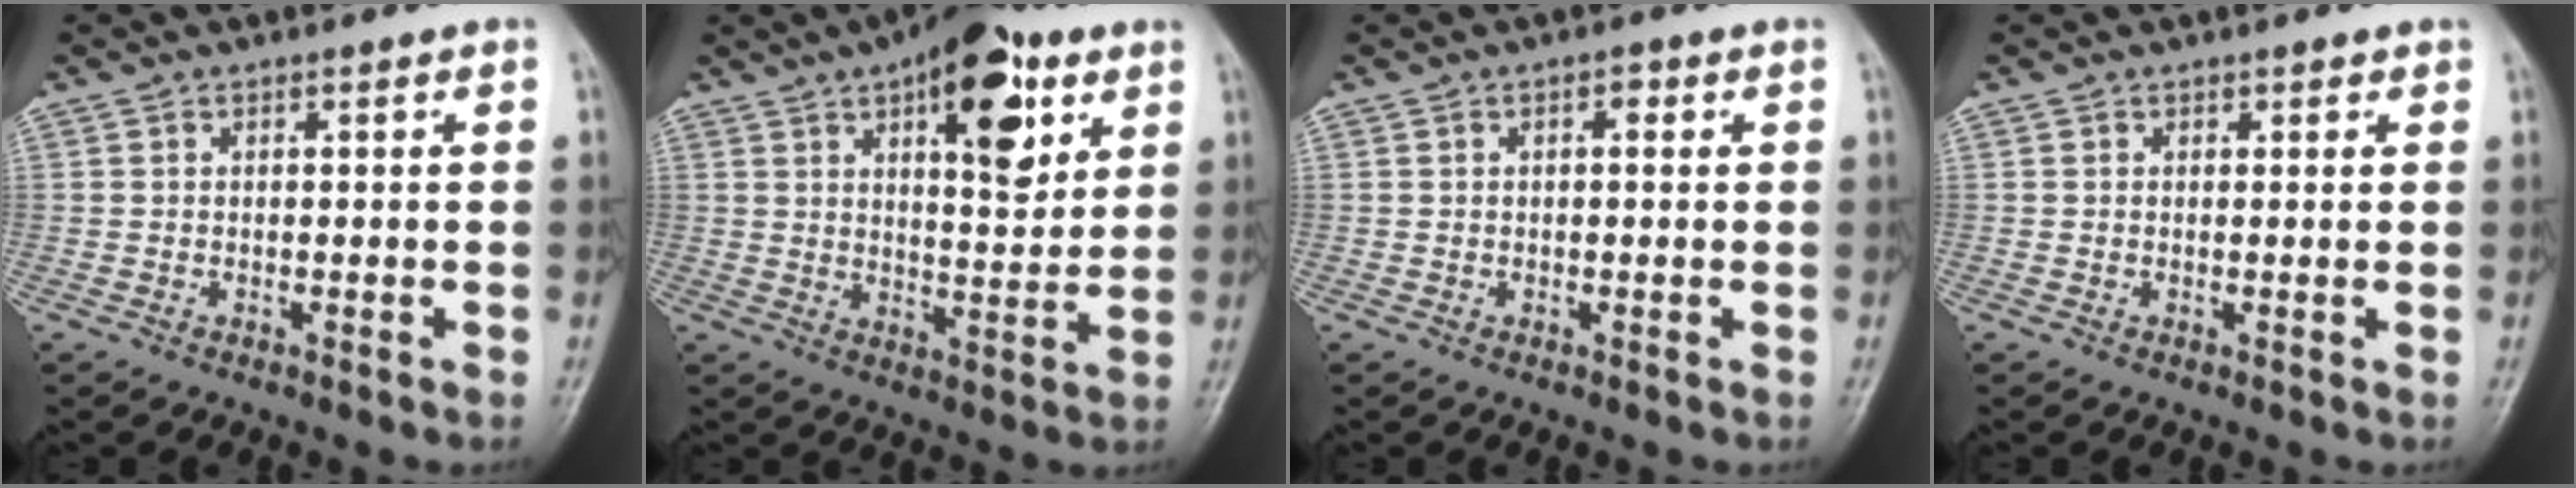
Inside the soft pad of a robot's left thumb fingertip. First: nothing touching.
{"total": 15.6, "force": [7.1, 6.7, 12.1], "torque": [-0.134, -0.024, 0.100]}
{"total": 1.6, "force": [0.4, 0.8, 1.4], "torque": [-0.017, 0.004, 0.003]}
{"total": 0.9, "force": [0.6, 0.6, 0.4], "torque": [0.005, -0.002, 0.004]}